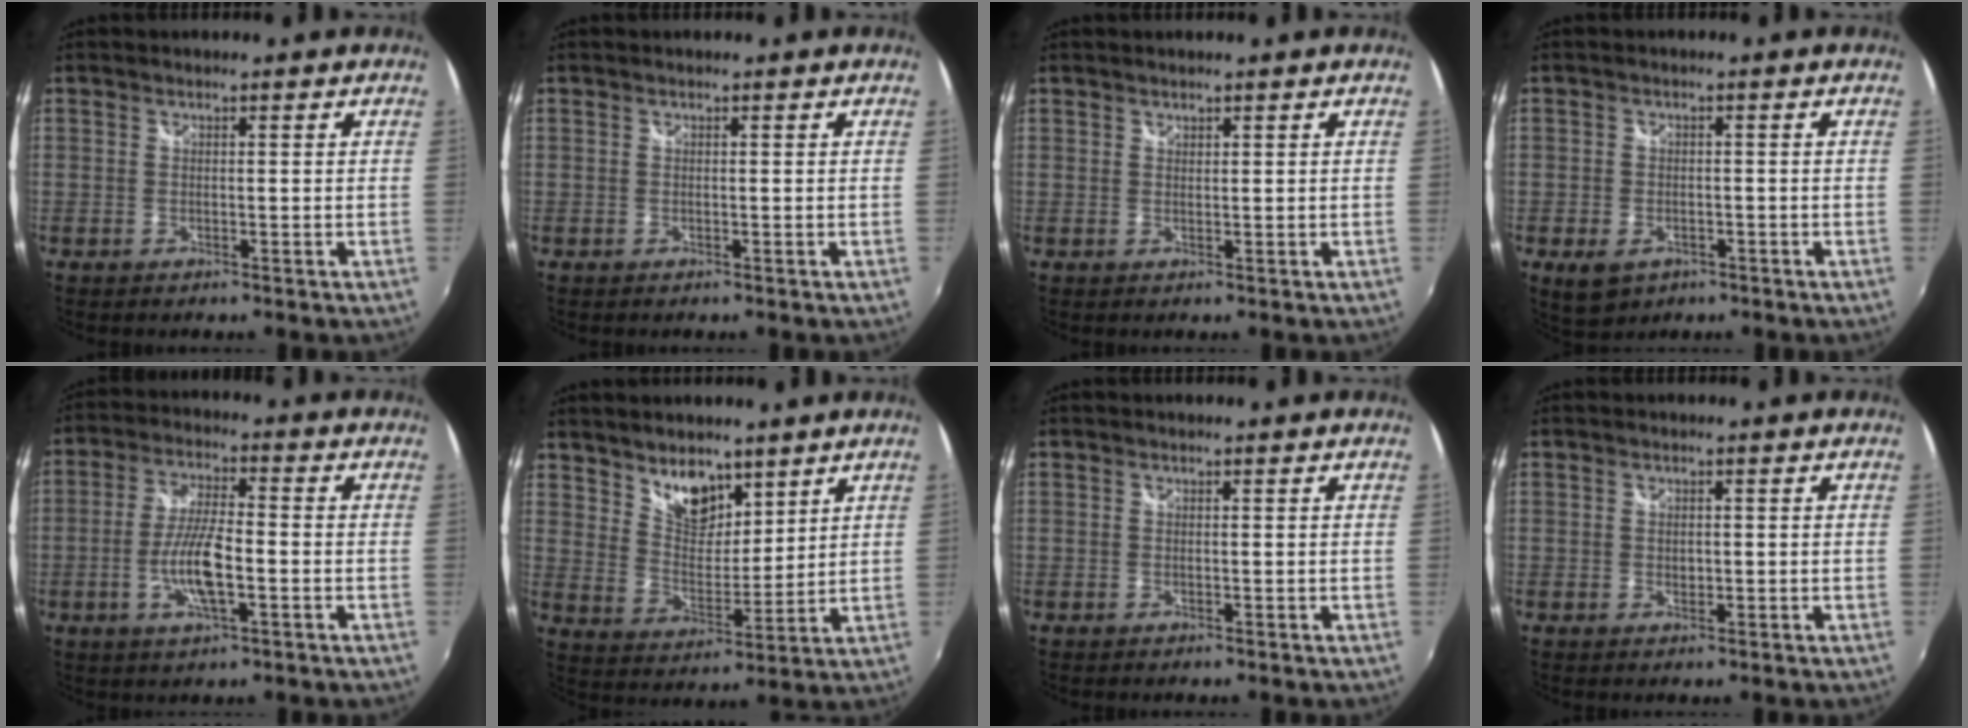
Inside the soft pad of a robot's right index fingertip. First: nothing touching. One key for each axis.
{"total": 0.0}
{"total": 0.6, "fx": 0.6, "fy": 0.2, "fz": 0.0, "tx": 0.001, "ty": 0.000, "tz": 0.011}
{"total": 5.4, "fx": -2.6, "fy": 3.8, "fz": 2.9, "tx": -0.067, "ty": -0.012, "tz": -0.039}
{"total": 8.9, "fx": -2.7, "fy": 2.1, "fz": 8.2, "tx": -0.164, "ty": -0.003, "tz": -0.053}
{"total": 9.4, "fx": 6.8, "fy": 5.0, "fz": 4.2, "tx": -0.061, "ty": 0.002, "tz": 0.129}
{"total": 0.0}
{"total": 1.0, "fx": 0.0, "fy": 0.9, "fz": 0.6, "tx": -0.008, "ty": 0.000, "tz": -0.001}